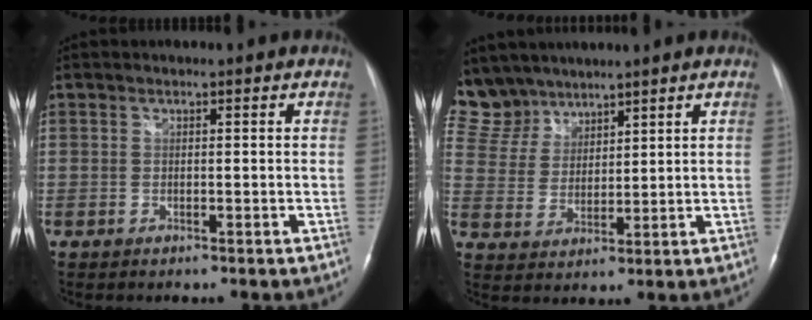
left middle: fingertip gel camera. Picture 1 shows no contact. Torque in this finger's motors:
{"motor_torque": [0.39, -0.39, 0.07, -0.04]}